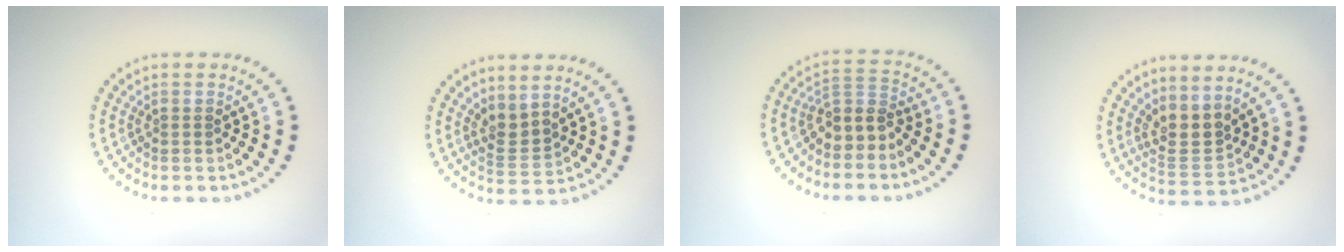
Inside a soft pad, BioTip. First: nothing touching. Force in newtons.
{"total": 2.2, "press": 1.5, "slide": 1.7}
{"total": 3.1, "press": 2.5, "slide": 1.8}
{"total": 3.0, "press": 2.5, "slide": 1.7}